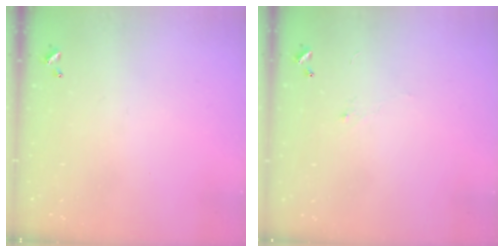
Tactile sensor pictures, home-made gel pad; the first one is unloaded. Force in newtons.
{"total": 0.7, "press": 0.4, "slide": 0.6}